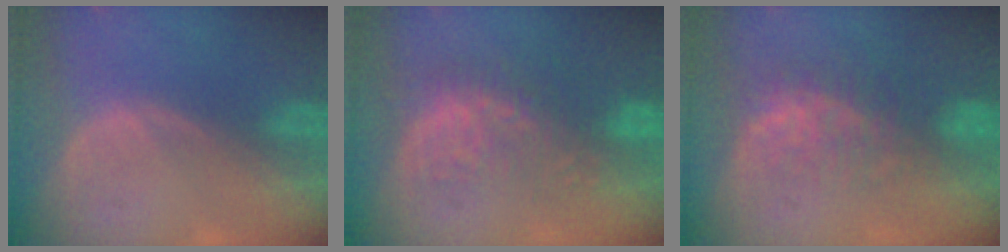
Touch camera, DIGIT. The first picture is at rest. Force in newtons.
{"total": 8.9, "press": 8.6, "slide": 2.0}
{"total": 7.6, "press": 7.1, "slide": 2.8}